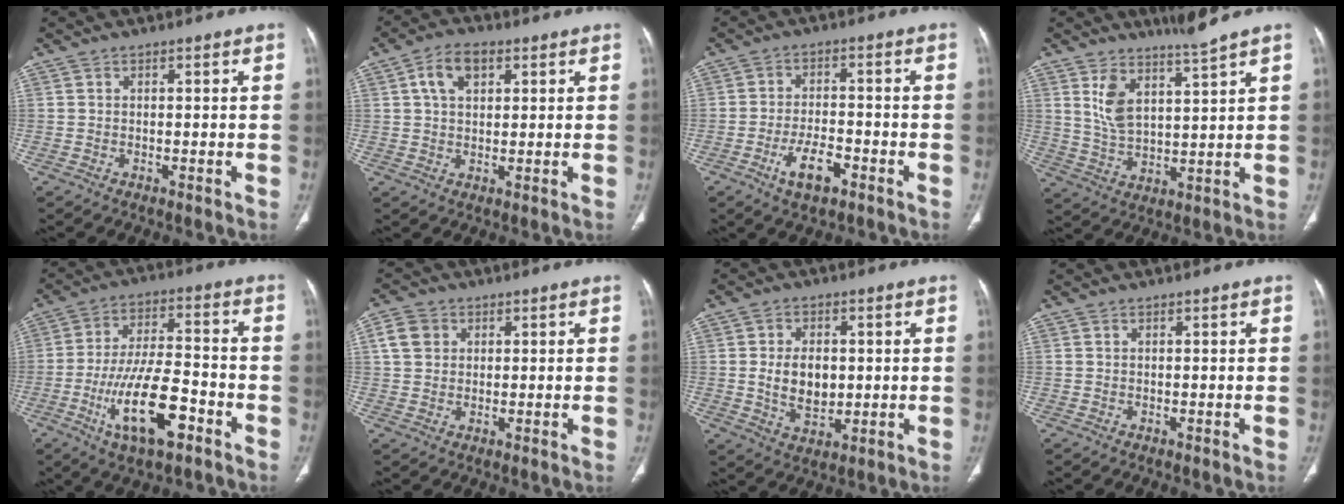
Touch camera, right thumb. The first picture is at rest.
{"total": 6.6, "force": [2.4, 4.1, 4.6], "torque": [-0.073, 0.006, 0.039]}
{"total": 7.0, "force": [-3.7, 3.1, 5.1], "torque": [-0.090, 0.018, -0.063]}
{"total": 7.6, "force": [5.5, 1.0, 5.1], "torque": [-0.096, -0.052, 0.114]}
{"total": 15.1, "force": [-6.5, 5.7, 12.4], "torque": [-0.222, 0.030, -0.110]}
{"total": 5.0, "force": [1.5, 4.2, 2.3], "torque": [-0.028, 0.002, 0.028]}
{"total": 8.4, "force": [0.3, 5.6, 6.2], "torque": [-0.087, -0.008, 0.012]}
{"total": 0.0}